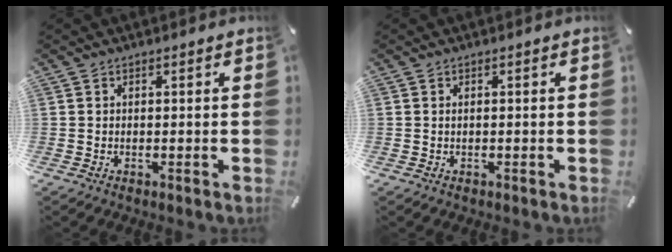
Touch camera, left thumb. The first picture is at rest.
{"total": 0.7, "force": [-0.1, 0.3, 0.6], "torque": [-0.013, -0.001, -0.002]}